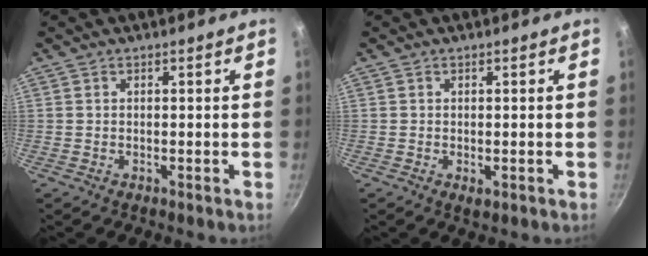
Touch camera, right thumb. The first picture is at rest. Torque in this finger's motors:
{"motor_torque": [-0.43, 0.66, -0.45, 0.06, 0.07]}